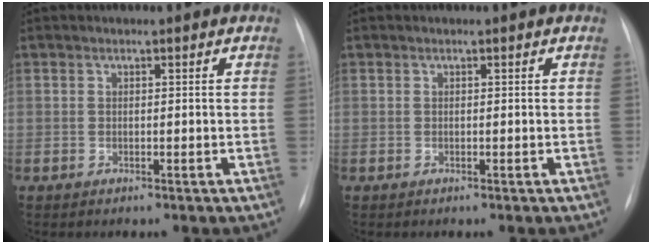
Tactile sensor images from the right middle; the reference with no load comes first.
{"total": 0.0}